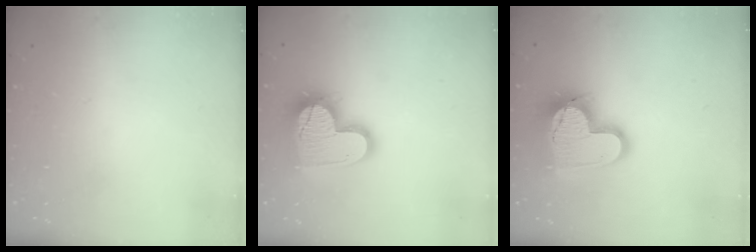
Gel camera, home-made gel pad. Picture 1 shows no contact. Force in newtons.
{"total": 17.4, "press": 17.3, "slide": 1.3}
{"total": 17.1, "press": 17.0, "slide": 1.5}